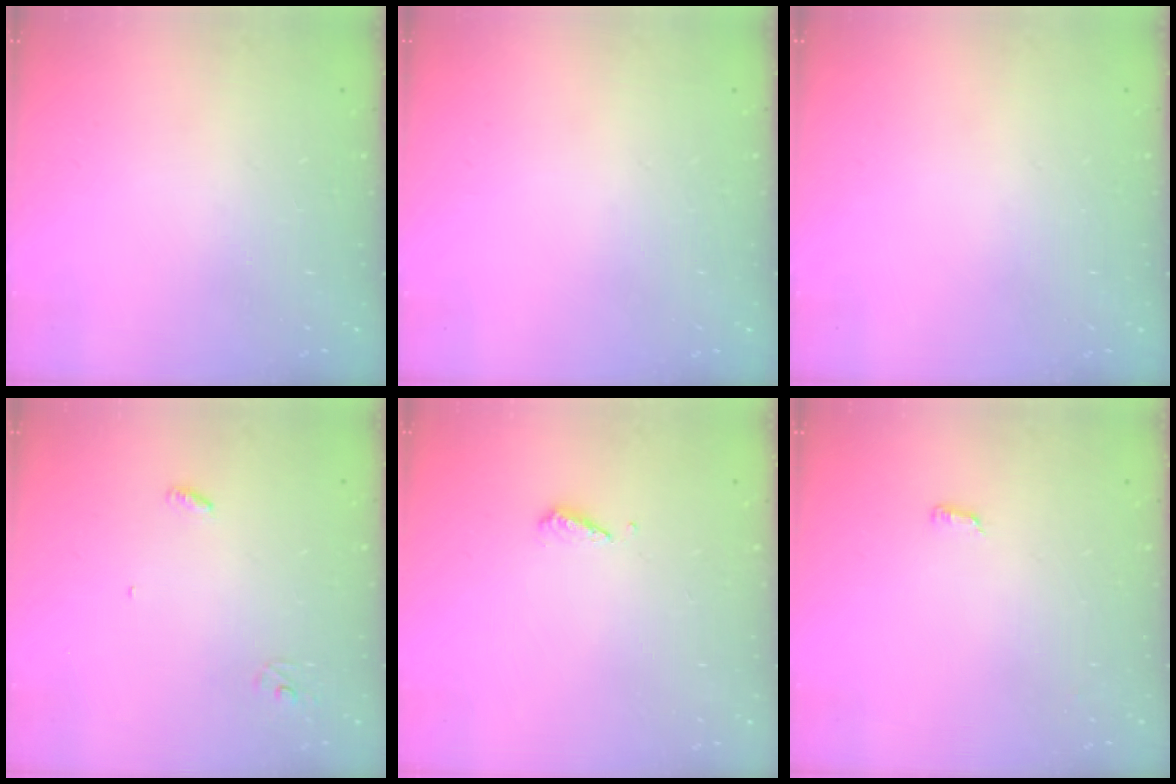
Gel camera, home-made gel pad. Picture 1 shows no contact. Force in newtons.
{"total": 0.0}
{"total": 0.0}
{"total": 3.2, "press": 3.2, "slide": 0.3}
{"total": 4.4, "press": 4.4, "slide": 0.5}
{"total": 6.4, "press": 3.8, "slide": 5.1}